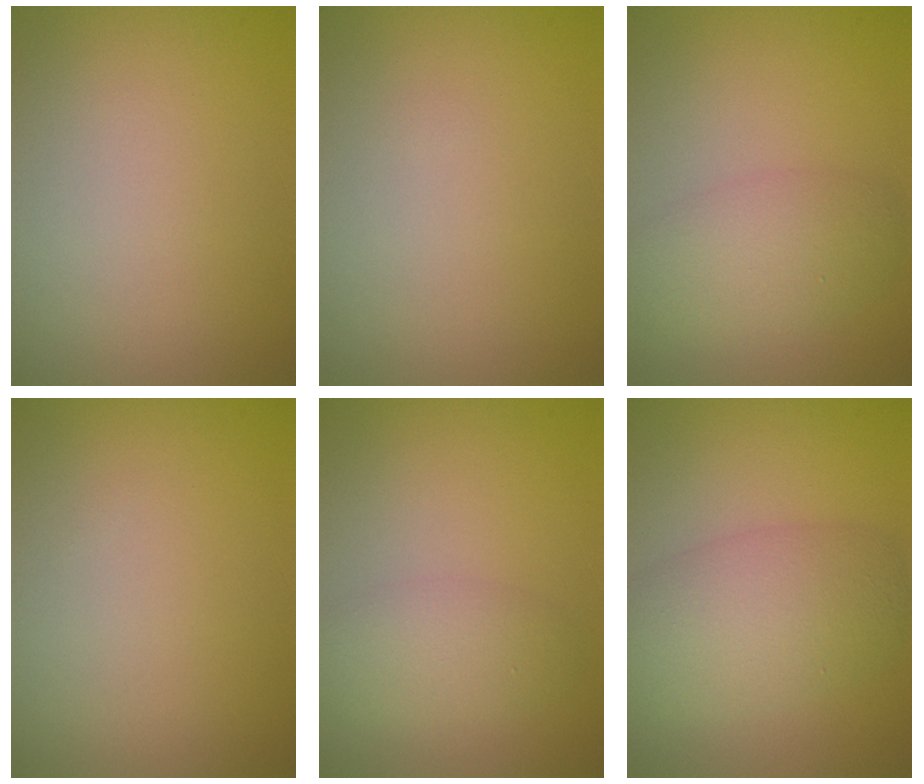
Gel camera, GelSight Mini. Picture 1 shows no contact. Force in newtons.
{"total": 0.0}
{"total": 3.9, "press": 3.9, "slide": 0.1}
{"total": 0.0}
{"total": 2.8, "press": 2.8, "slide": 0.1}
{"total": 5.9, "press": 5.9, "slide": 0.1}